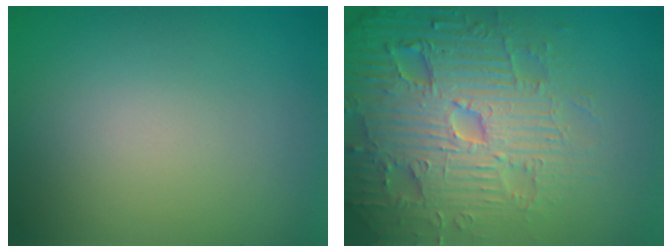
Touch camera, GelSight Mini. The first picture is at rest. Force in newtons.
{"total": 7.8, "press": 7.6, "slide": 1.9}